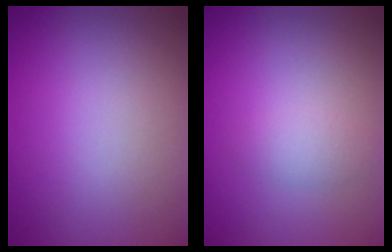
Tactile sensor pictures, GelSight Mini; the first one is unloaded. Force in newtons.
{"total": 1.6, "press": 1.6, "slide": 0.0}